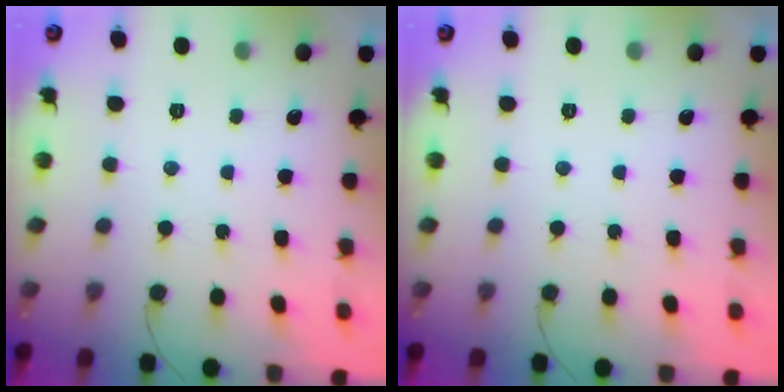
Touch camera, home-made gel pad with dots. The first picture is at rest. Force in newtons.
{"total": 0.0}